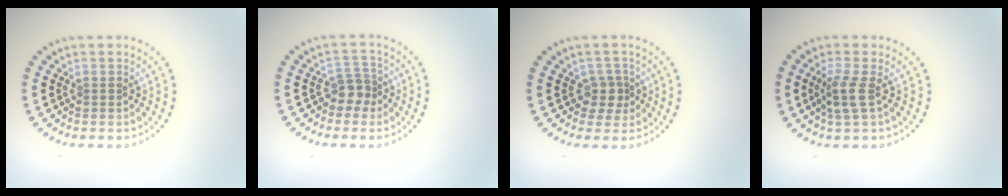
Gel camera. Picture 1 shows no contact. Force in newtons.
{"total": 2.0, "press": 1.6, "slide": 1.1}
{"total": 1.9, "press": 1.6, "slide": 1.1}
{"total": 2.2, "press": 1.8, "slide": 1.3}